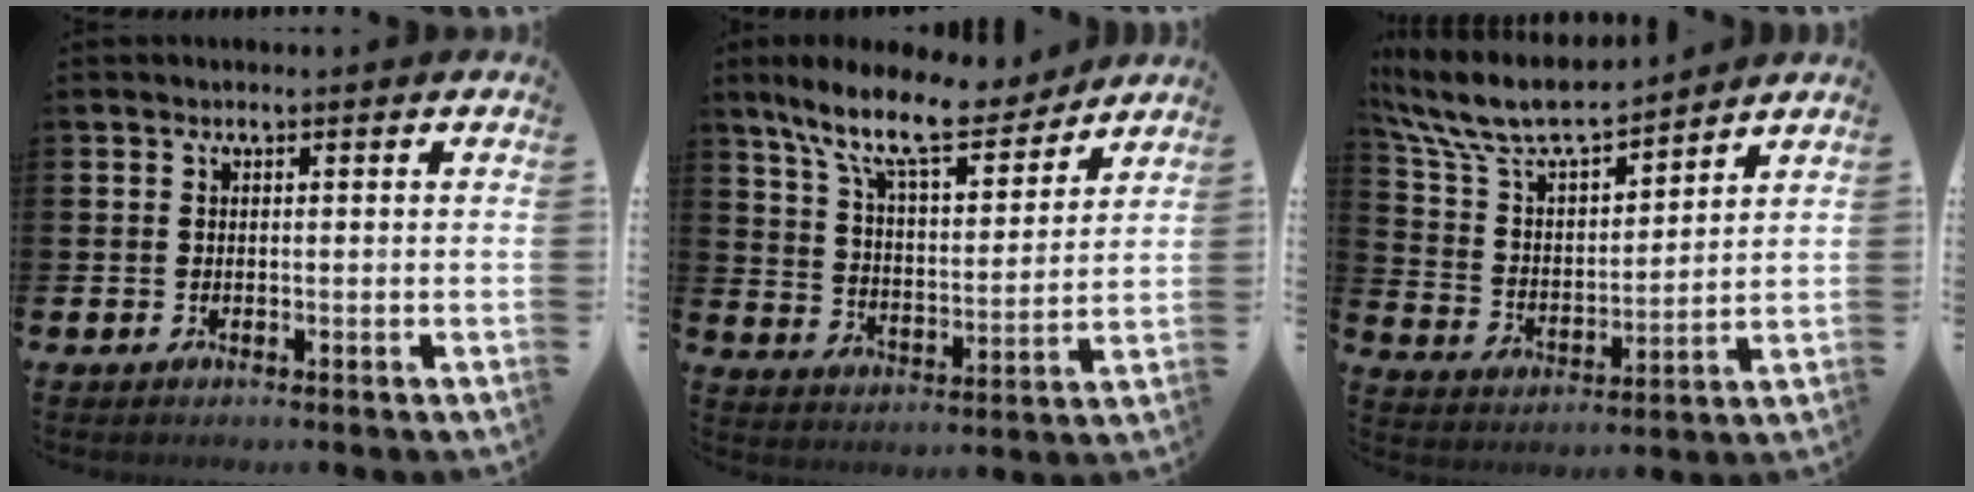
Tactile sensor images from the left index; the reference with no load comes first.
{"total": 12.6, "force": [10.3, 3.4, 6.3], "torque": [-0.144, -0.056, 0.178]}
{"total": 9.5, "force": [8.6, 1.9, 3.4], "torque": [-0.108, -0.054, 0.151]}